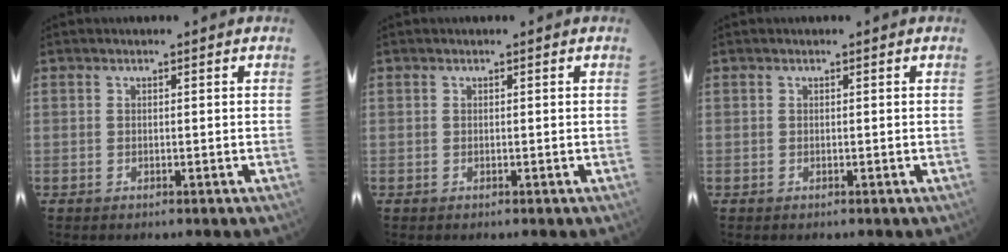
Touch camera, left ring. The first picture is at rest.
{"total": 0.0}
{"total": 0.0}